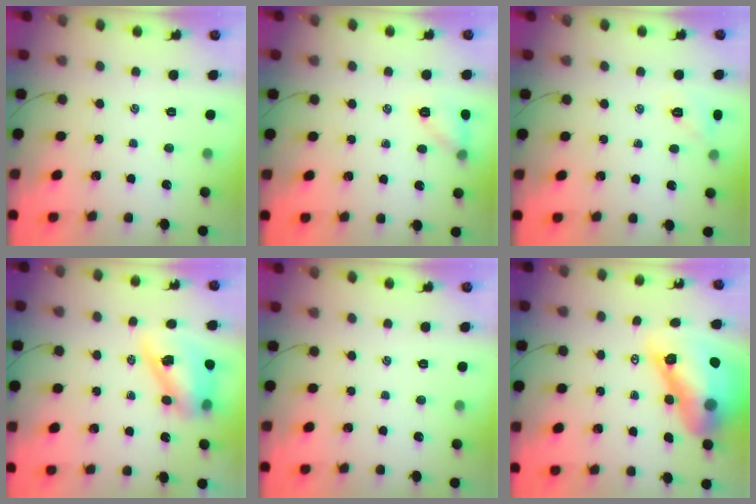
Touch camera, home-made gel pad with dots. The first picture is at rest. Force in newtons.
{"total": 7.6, "press": 7.6, "slide": 0.5}
{"total": 5.8, "press": 5.5, "slide": 1.6}
{"total": 10.4, "press": 10.1, "slide": 2.6}
{"total": 0.0}
{"total": 17.7, "press": 16.9, "slide": 5.0}